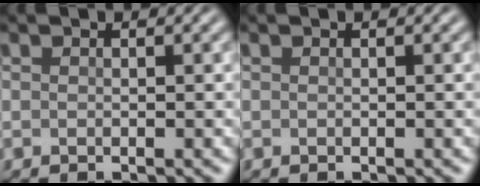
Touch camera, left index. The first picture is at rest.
{"total": 0.0}